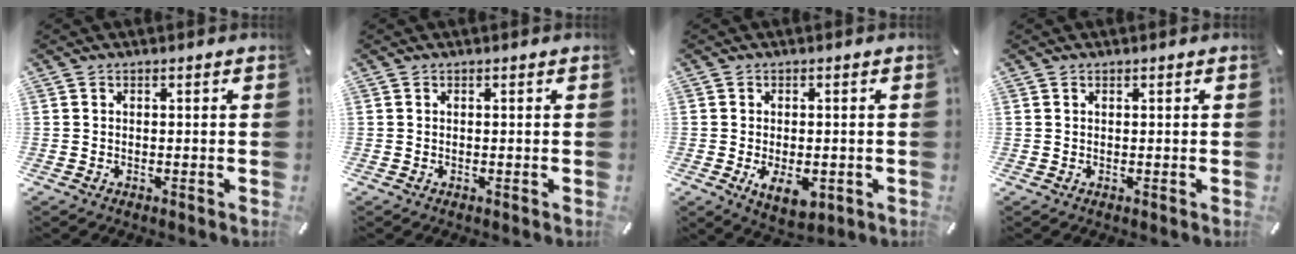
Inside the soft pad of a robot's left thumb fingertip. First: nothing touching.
{"total": 0.0}
{"total": 6.3, "force": [-1.6, 3.7, 4.9], "torque": [-0.088, -0.006, -0.030]}
{"total": 0.0}